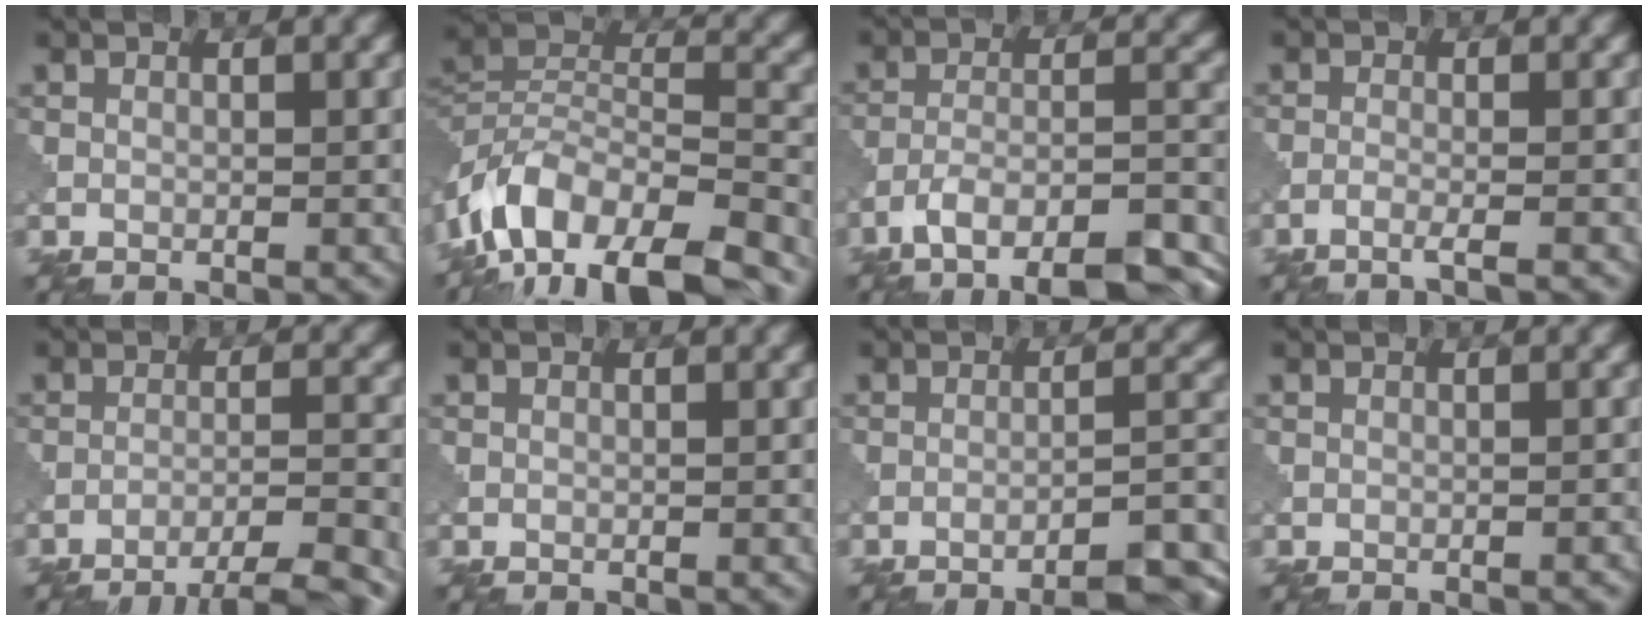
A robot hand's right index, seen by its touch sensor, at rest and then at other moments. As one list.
[{"total": 13.6, "force": [-9.8, 5.7, 7.4], "torque": [-0.152, 0.012, -0.166]}, {"total": 13.3, "force": [-10.6, 3.9, 7.1], "torque": [-0.108, -0.006, -0.142]}, {"total": 1.9, "force": [-1.2, 0.3, 1.5], "torque": [-0.011, 0.003, -0.040]}, {"total": 6.6, "force": [-5.6, 0.9, 3.5], "torque": [-0.049, 0.004, -0.078]}, {"total": 0.0}, {"total": 8.3, "force": [-6.6, 1.7, 4.7], "torque": [-0.048, 0.016, -0.078]}, {"total": 1.0, "force": [-0.9, 0.2, 0.4], "torque": [0.002, 0.002, -0.015]}]